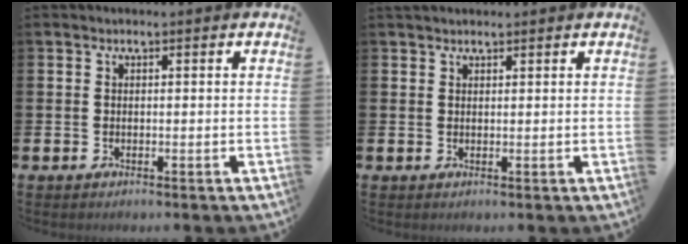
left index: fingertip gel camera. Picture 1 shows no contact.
{"total": 1.3, "force": [1.2, 0.4, 0.1], "torque": [0.006, 0.000, 0.020]}